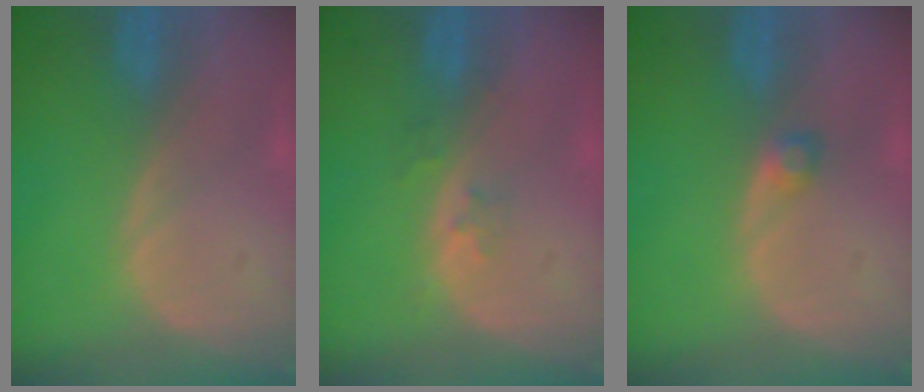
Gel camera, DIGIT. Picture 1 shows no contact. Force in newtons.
{"total": 1.9, "press": 1.4, "slide": 1.2}
{"total": 1.6, "press": 1.6, "slide": 0.3}